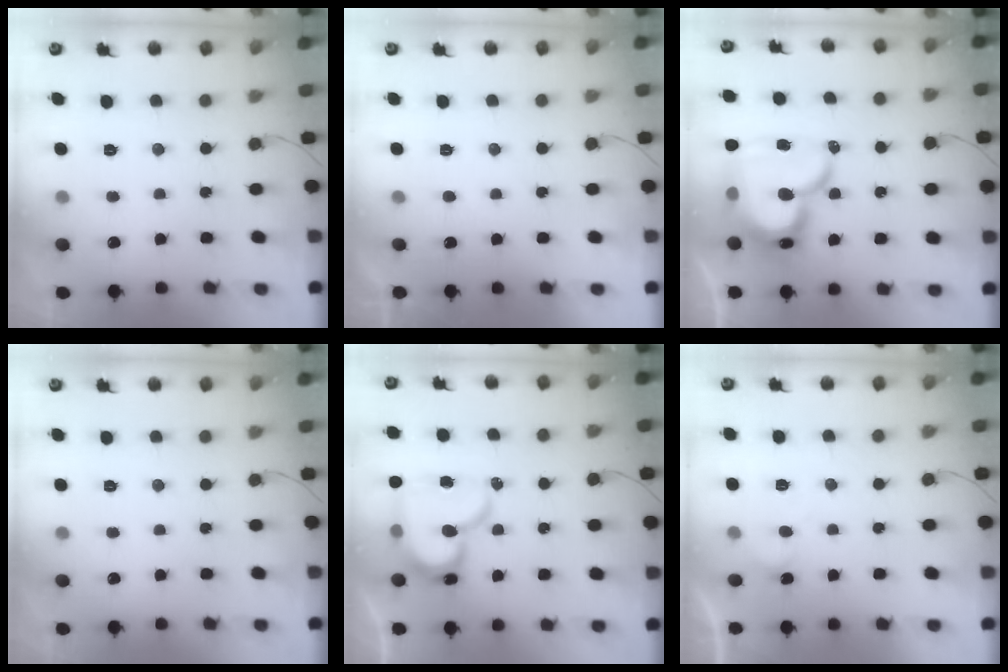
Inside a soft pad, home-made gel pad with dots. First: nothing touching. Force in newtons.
{"total": 1.0, "press": 1.0, "slide": 0.2}
{"total": 25.1, "press": 25.0, "slide": 1.9}
{"total": 0.0}
{"total": 17.5, "press": 17.5, "slide": 1.2}
{"total": 4.2, "press": 4.2, "slide": 0.4}